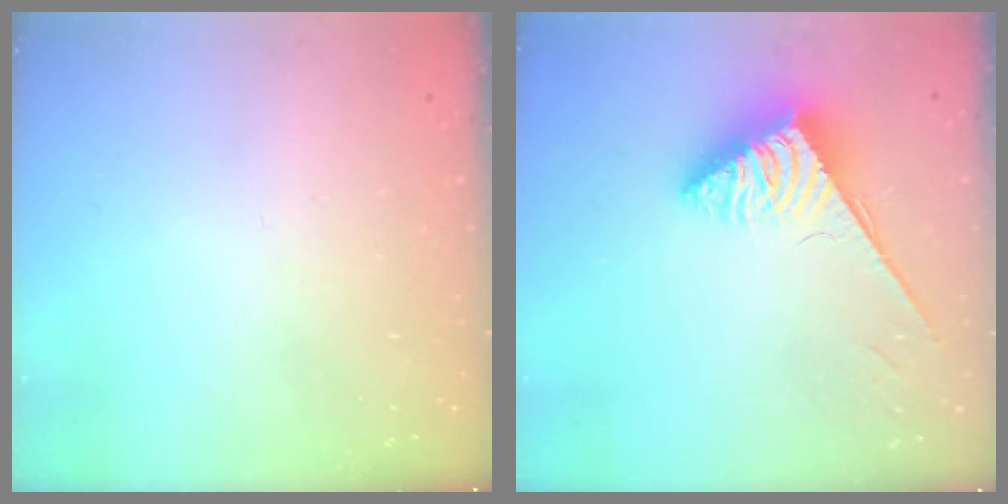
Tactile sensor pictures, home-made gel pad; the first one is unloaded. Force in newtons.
{"total": 3.7, "press": 3.7, "slide": 0.6}